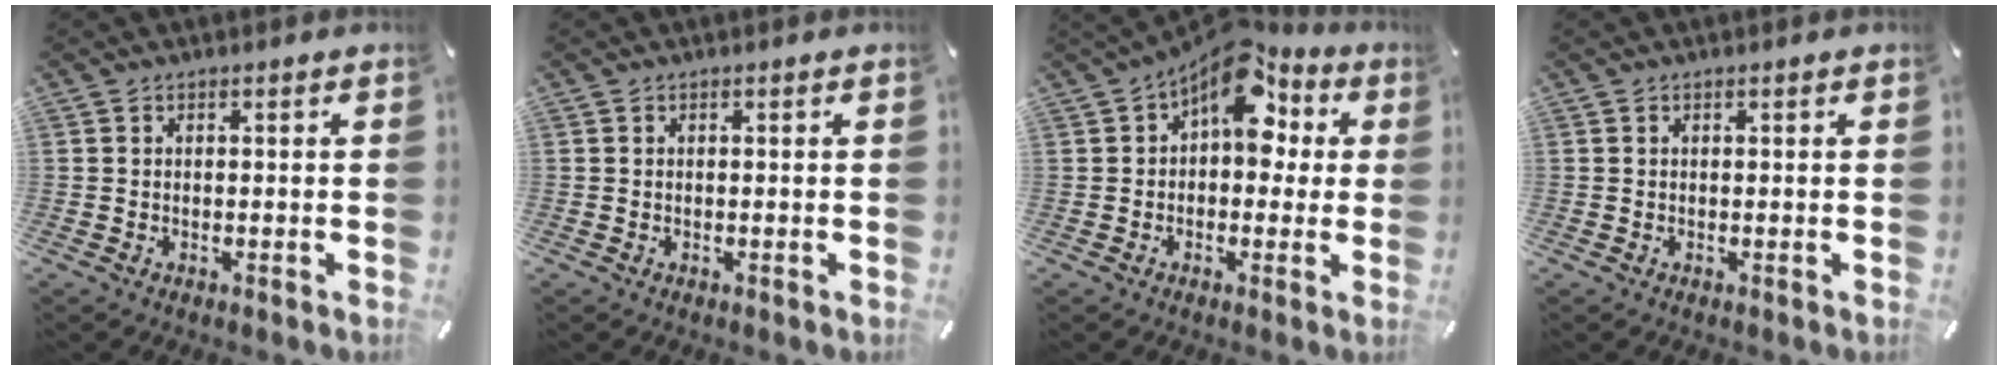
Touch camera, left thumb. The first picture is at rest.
{"total": 0.0}
{"total": 14.0, "force": [6.6, 8.5, 8.9], "torque": [-0.124, -0.043, 0.116]}
{"total": 0.0}